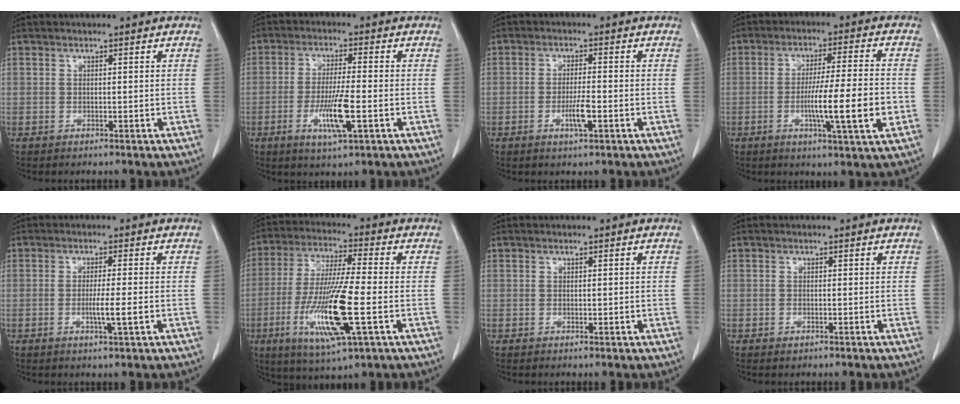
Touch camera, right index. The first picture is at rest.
{"total": 7.7, "force": [-2.4, 0.6, 7.3], "torque": [-0.138, -0.013, -0.044]}
{"total": 3.9, "force": [-1.3, 0.5, 3.6], "torque": [-0.067, -0.003, -0.023]}
{"total": 11.4, "force": [-2.7, 0.0, 11.0], "torque": [-0.181, -0.007, -0.048]}
{"total": 3.7, "force": [-0.9, -0.3, 3.6], "torque": [-0.064, -0.007, -0.015]}
{"total": 15.5, "force": [-4.2, 1.3, 14.8], "torque": [-0.300, -0.023, -0.076]}
{"total": 0.6, "force": [0.0, 0.3, 0.6], "torque": [-0.009, -0.001, 0.003]}
{"total": 0.7, "force": [-0.4, 0.4, 0.4], "torque": [-0.010, -0.001, -0.004]}